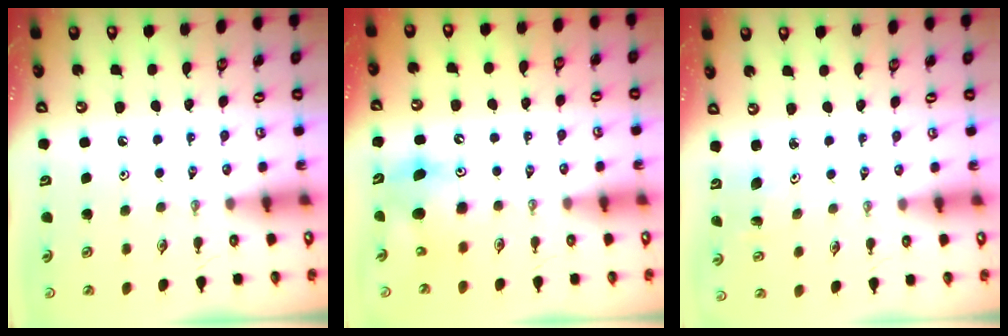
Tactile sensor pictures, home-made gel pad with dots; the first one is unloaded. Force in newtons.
{"total": 8.4, "press": 8.4, "slide": 0.3}
{"total": 2.3, "press": 2.3, "slide": 0.3}